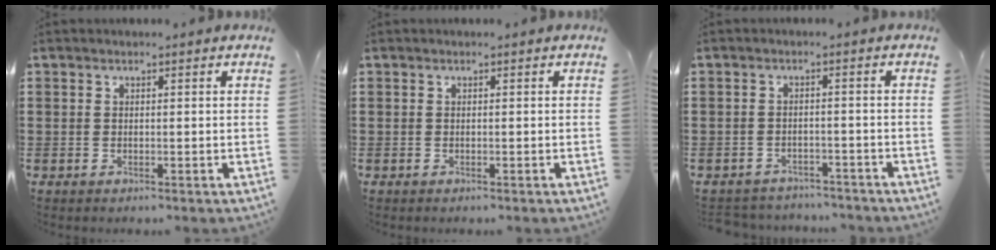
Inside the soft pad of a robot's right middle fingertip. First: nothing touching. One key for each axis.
{"total": 0.0}
{"total": 2.5, "fx": -2.5, "fy": 0.4, "fz": -0.2, "tx": -0.005, "ty": -0.004, "tz": -0.055}